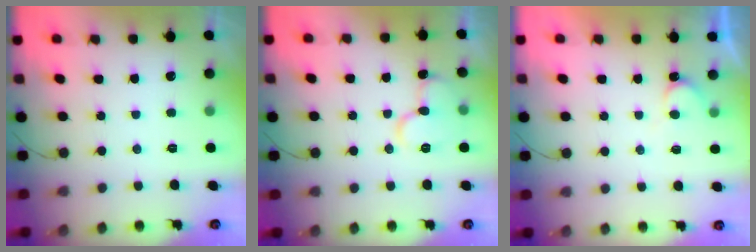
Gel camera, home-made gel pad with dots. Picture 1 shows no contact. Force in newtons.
{"total": 10.8, "press": 10.7, "slide": 1.3}
{"total": 4.9, "press": 4.9, "slide": 0.4}